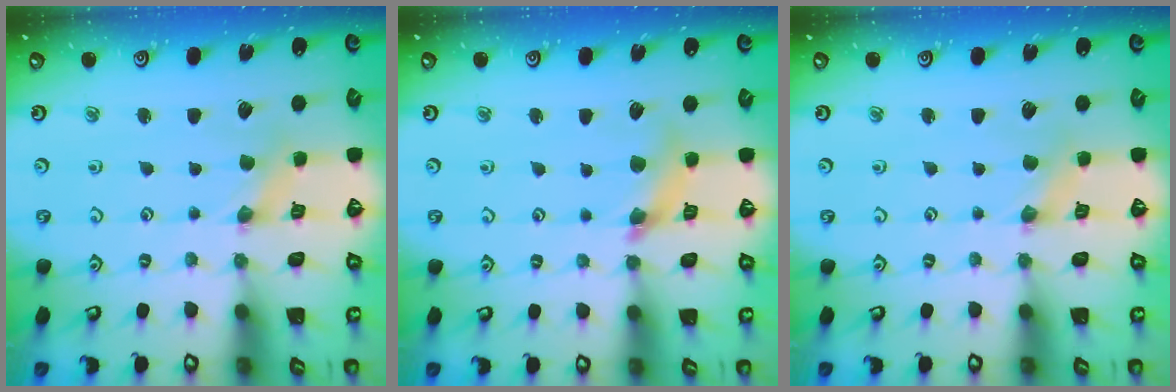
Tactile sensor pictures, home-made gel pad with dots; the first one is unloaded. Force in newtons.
{"total": 8.9, "press": 8.8, "slide": 1.1}
{"total": 1.0, "press": 1.0, "slide": 0.2}